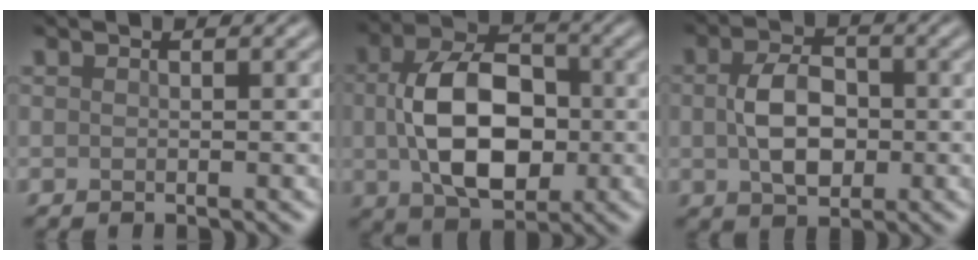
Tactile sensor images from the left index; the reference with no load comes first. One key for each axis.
{"total": 9.8, "fx": -0.1, "fy": 6.3, "fz": 7.5, "tx": -0.148, "ty": -0.003, "tz": 0.000}
{"total": 5.1, "fx": -0.1, "fy": 3.3, "fz": 3.9, "tx": -0.077, "ty": 0.000, "tz": -0.002}